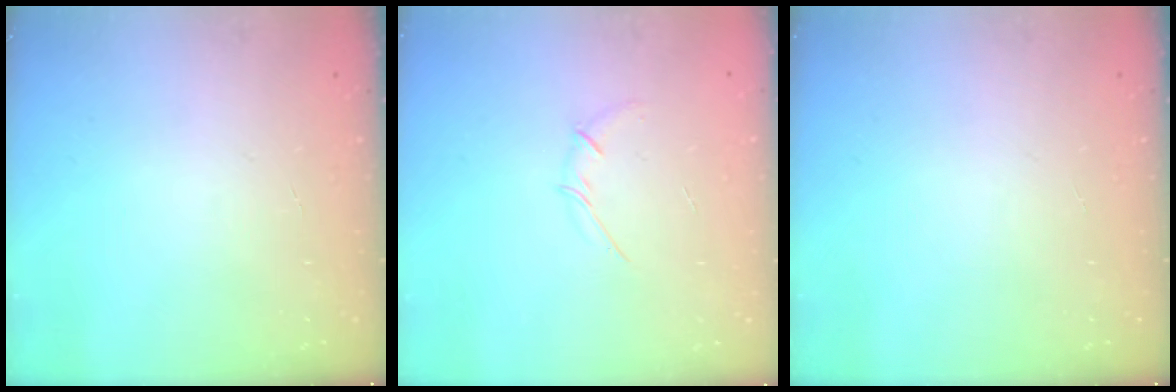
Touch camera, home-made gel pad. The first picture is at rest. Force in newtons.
{"total": 2.7, "press": 2.6, "slide": 0.8}
{"total": 0.0}